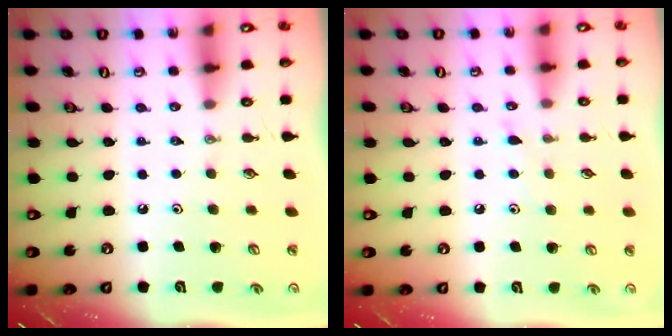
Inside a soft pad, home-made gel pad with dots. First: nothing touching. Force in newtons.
{"total": 5.7, "press": 5.7, "slide": 0.6}